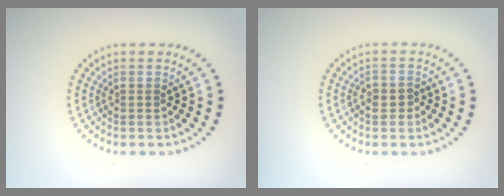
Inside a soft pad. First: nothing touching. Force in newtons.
{"total": 1.2, "press": 1.1, "slide": 0.5}